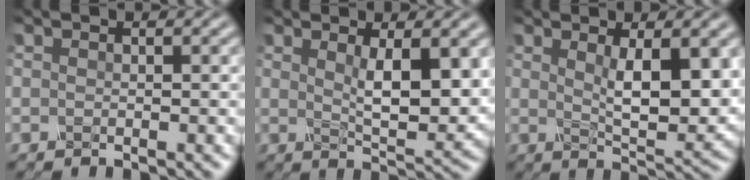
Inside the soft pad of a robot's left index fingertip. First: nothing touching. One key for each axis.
{"total": 5.4, "fx": 1.5, "fy": 1.5, "fz": 4.9, "tx": -0.081, "ty": -0.008, "tz": 0.032}
{"total": 6.1, "fx": 1.5, "fy": 1.7, "fz": 5.6, "tx": -0.088, "ty": -0.008, "tz": 0.032}